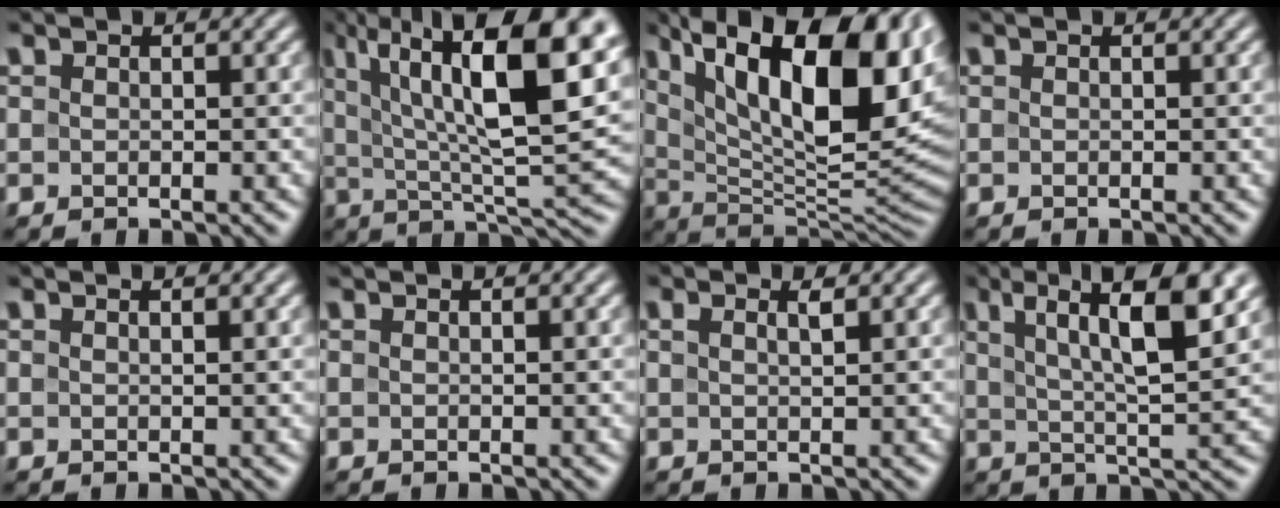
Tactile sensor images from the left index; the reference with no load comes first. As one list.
[{"total": 15.1, "force": [5.7, 4.6, 13.2], "torque": [-0.215, 0.011, 0.097]}, {"total": 17.8, "force": [6.3, 7.9, 14.7], "torque": [-0.220, 0.010, 0.107]}, {"total": 0.0}, {"total": 1.0, "force": [0.6, 0.3, 0.8], "torque": [-0.007, 0.003, 0.003]}, {"total": 0.6, "force": [0.4, 0.2, 0.4], "torque": [-0.005, 0.004, 0.002]}, {"total": 1.4, "force": [0.7, 0.3, 1.1], "torque": [-0.019, 0.005, 0.010]}, {"total": 9.3, "force": [4.0, 2.1, 8.1], "torque": [-0.117, 0.010, 0.063]}]